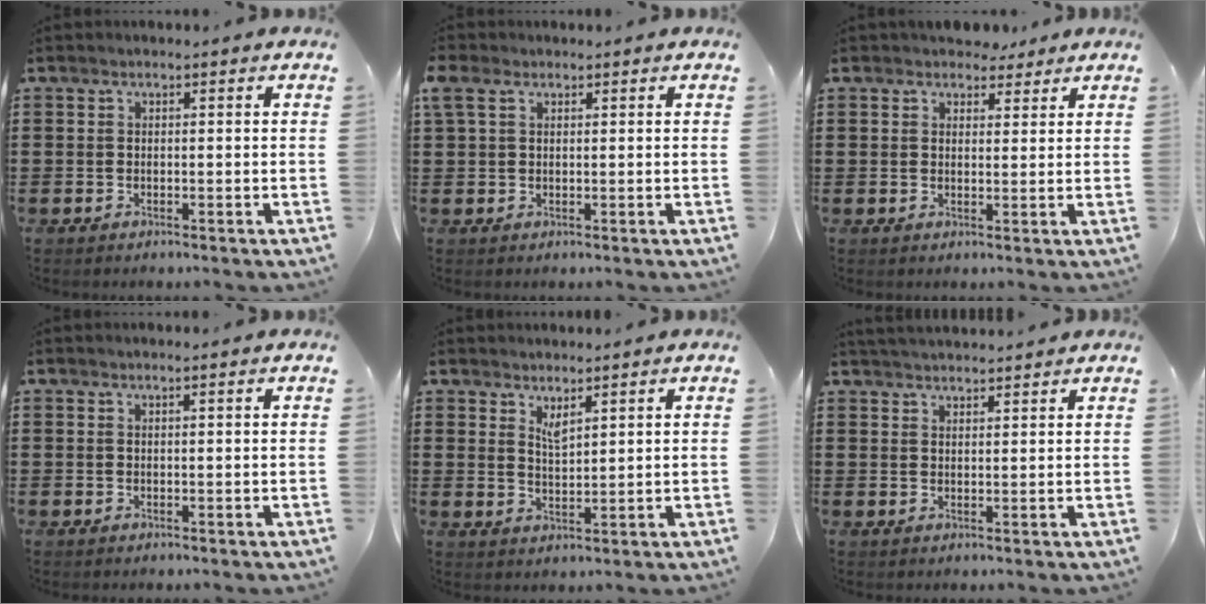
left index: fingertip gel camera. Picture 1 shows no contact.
{"total": 2.7, "force": [1.3, 1.7, 1.7], "torque": [-0.040, 0.008, 0.024]}
{"total": 3.6, "force": [3.0, 1.7, 0.8], "torque": [-0.015, 0.003, 0.057]}
{"total": 0.6, "force": [0.4, -0.1, 0.5], "torque": [-0.009, -0.002, 0.009]}
{"total": 2.6, "force": [2.2, 0.5, 1.2], "torque": [-0.028, 0.003, 0.041]}
{"total": 2.4, "force": [2.4, -0.2, 0.0], "torque": [-0.007, -0.003, 0.046]}